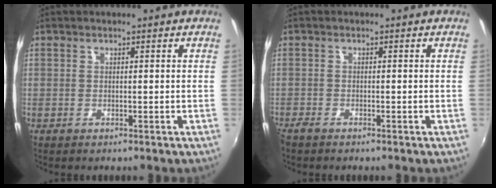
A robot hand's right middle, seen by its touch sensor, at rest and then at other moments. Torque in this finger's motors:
{"motor_torque": [0.70, -0.71, 0.01, 0.03]}